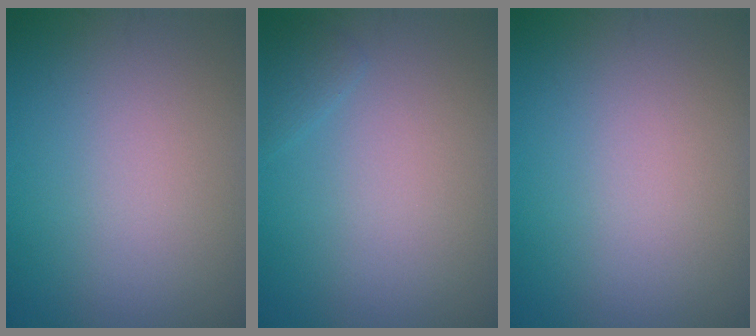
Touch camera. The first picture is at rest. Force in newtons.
{"total": 0.9, "press": 0.9, "slide": 0.1}
{"total": 0.0}